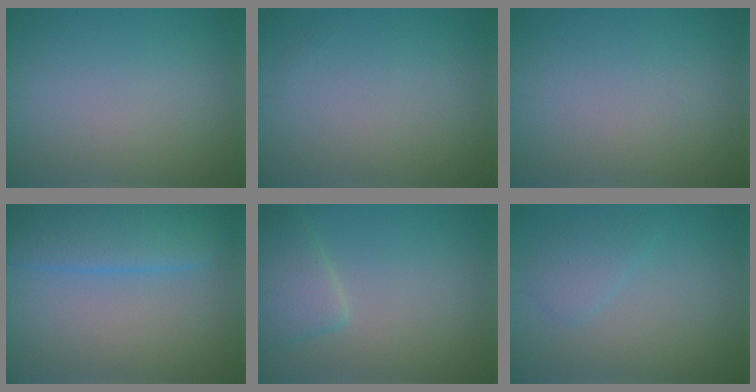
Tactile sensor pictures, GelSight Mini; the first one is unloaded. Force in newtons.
{"total": 0.0}
{"total": 0.0}
{"total": 7.0, "press": 7.0, "slide": 0.2}
{"total": 3.2, "press": 3.2, "slide": 0.3}
{"total": 1.8, "press": 1.8, "slide": 0.1}